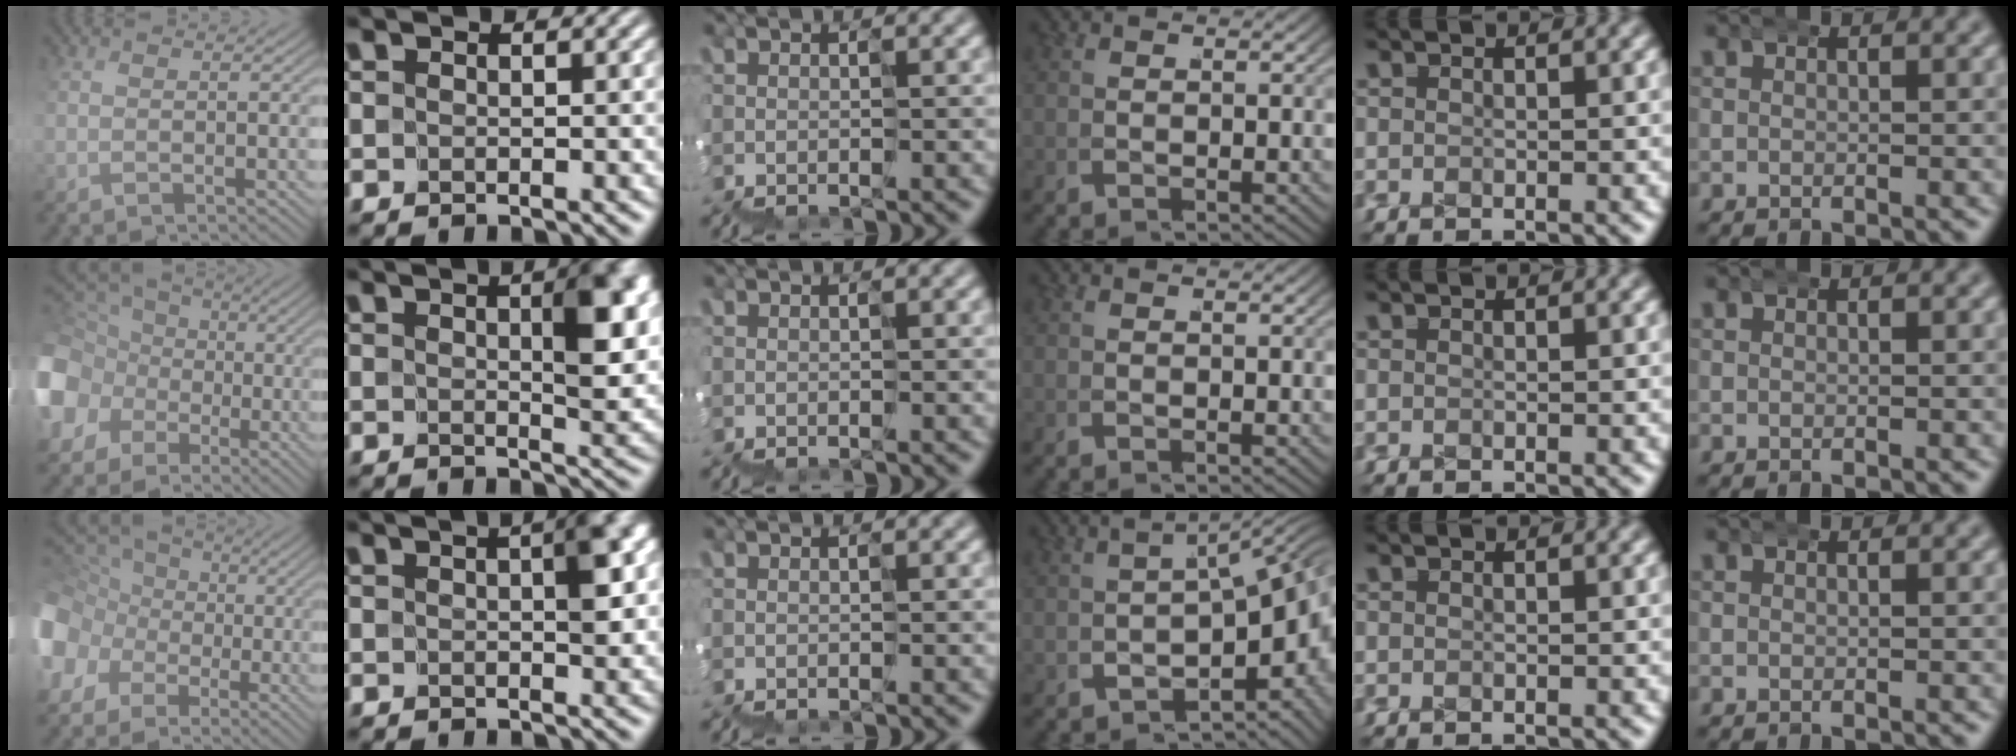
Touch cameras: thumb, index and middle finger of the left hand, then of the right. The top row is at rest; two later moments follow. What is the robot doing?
{"motion": "wrap", "object": "ethernet cable"}